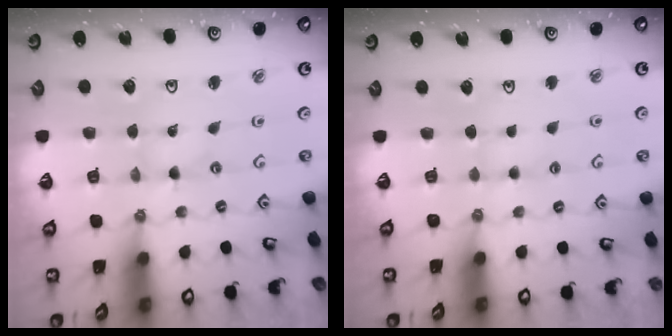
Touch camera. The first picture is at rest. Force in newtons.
{"total": 1.6, "press": 1.6, "slide": 0.3}